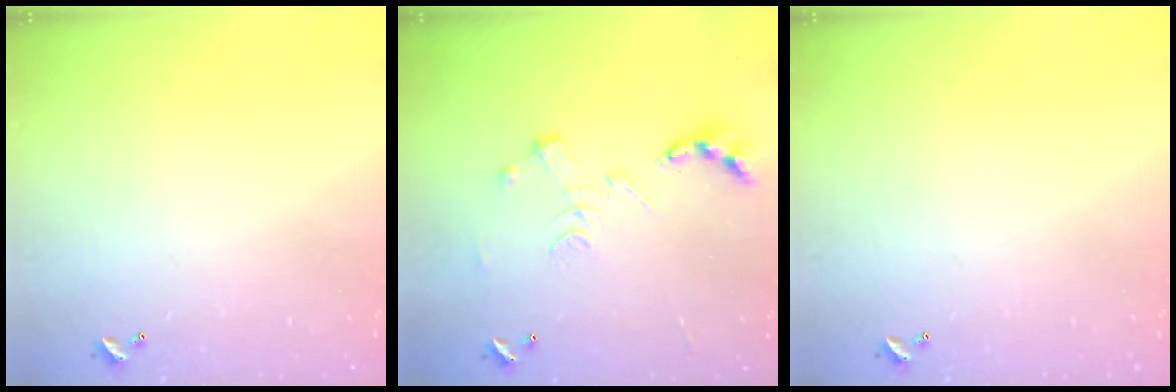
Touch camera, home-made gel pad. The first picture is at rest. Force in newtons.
{"total": 0.0}
{"total": 0.0}